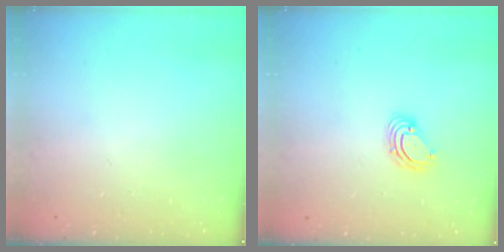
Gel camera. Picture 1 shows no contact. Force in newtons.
{"total": 3.9, "press": 3.9, "slide": 0.2}